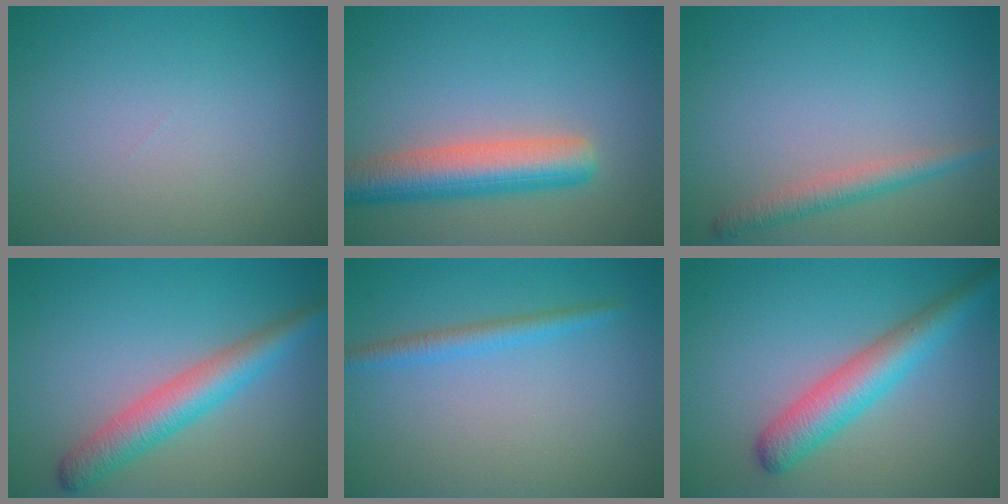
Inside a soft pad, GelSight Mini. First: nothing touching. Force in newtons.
{"total": 6.0, "press": 6.0, "slide": 0.5}
{"total": 2.3, "press": 2.3, "slide": 0.1}
{"total": 4.5, "press": 4.5, "slide": 0.2}
{"total": 1.9, "press": 1.8, "slide": 0.2}
{"total": 4.8, "press": 4.8, "slide": 0.2}